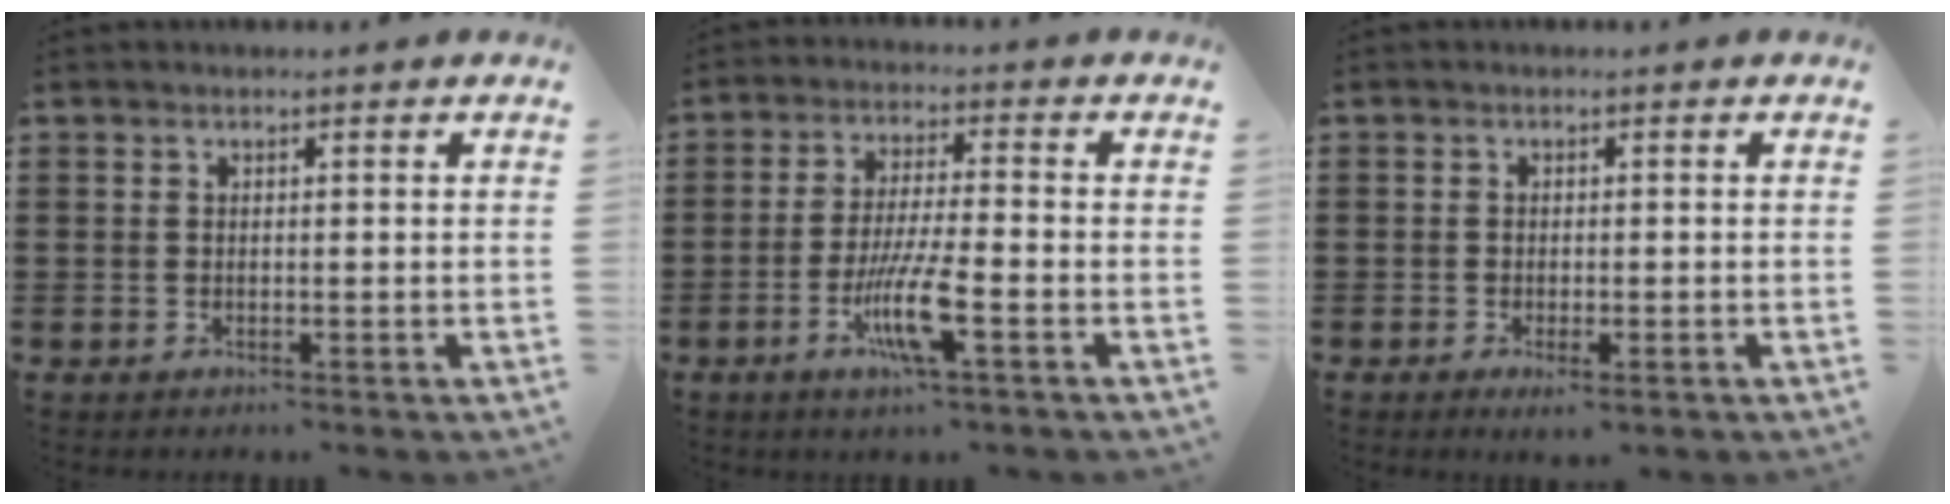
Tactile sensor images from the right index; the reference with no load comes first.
{"total": 8.1, "force": [-3.2, 1.0, 7.4], "torque": [-0.145, -0.012, -0.061]}
{"total": 1.0, "force": [-0.8, 0.1, 0.6], "torque": [-0.013, -0.004, -0.014]}